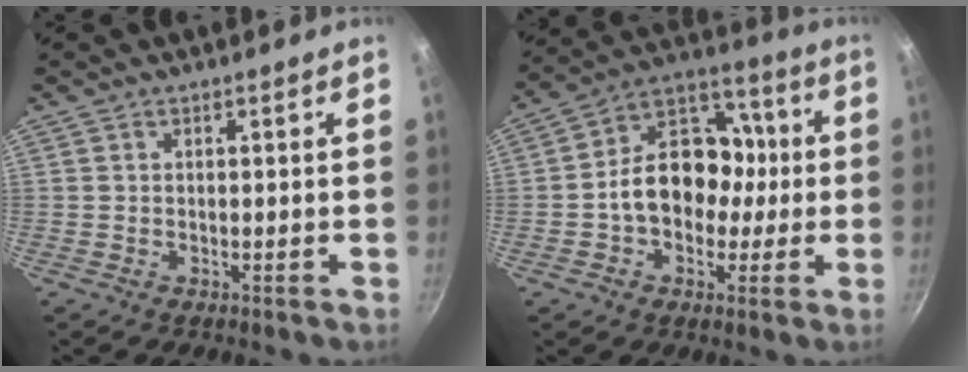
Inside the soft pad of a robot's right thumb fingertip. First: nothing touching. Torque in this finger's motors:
{"motor_torque": [2.02, 2.29, 1.65, -0.60, 0.13]}